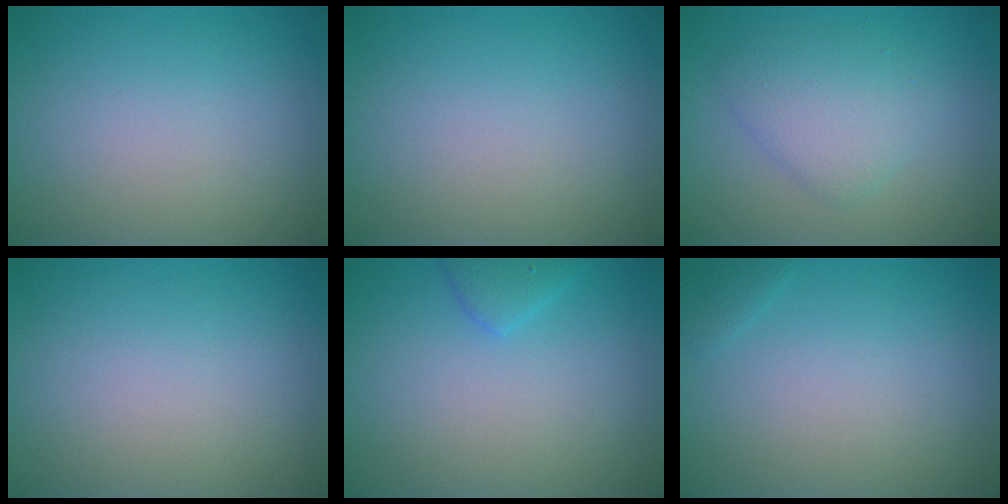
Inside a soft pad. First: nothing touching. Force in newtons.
{"total": 0.0}
{"total": 3.5, "press": 3.5, "slide": 0.3}
{"total": 0.0}
{"total": 1.6, "press": 1.6, "slide": 0.2}
{"total": 0.7, "press": 0.7, "slide": 0.1}